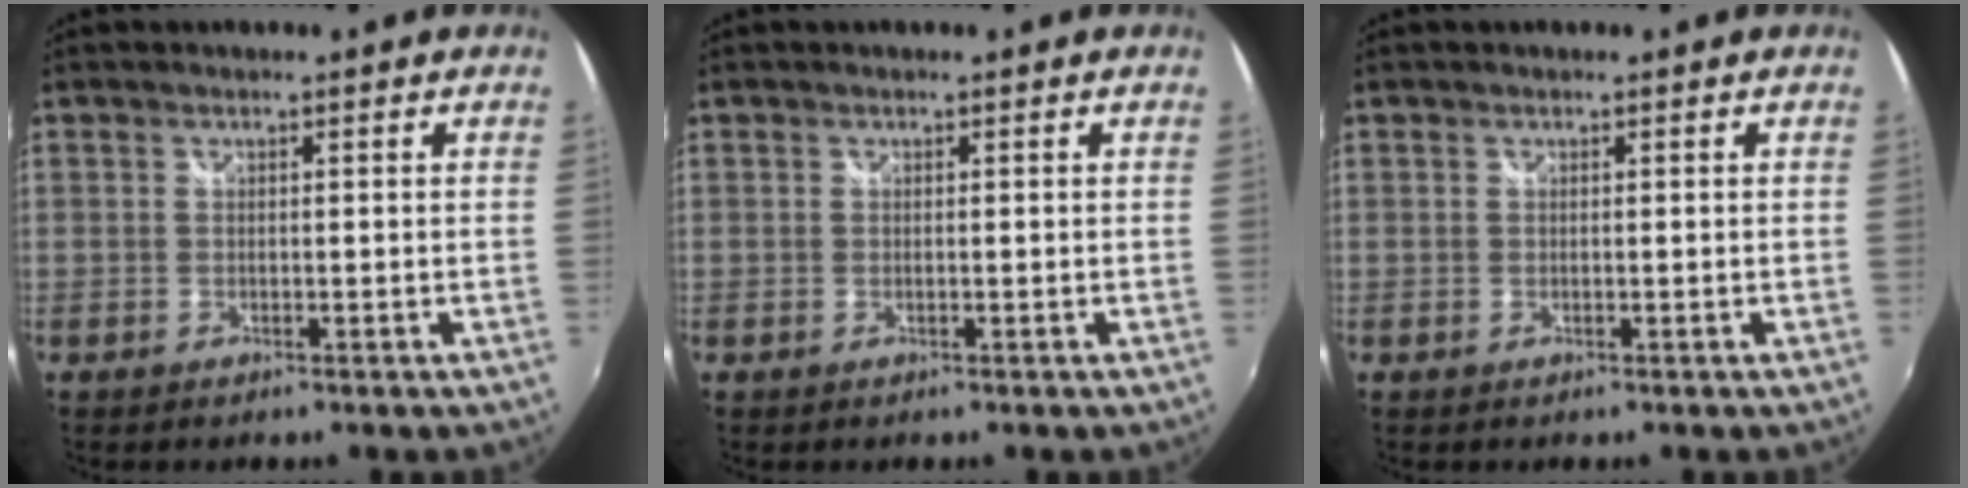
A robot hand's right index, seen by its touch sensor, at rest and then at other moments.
{"total": 0.0}
{"total": 0.0}